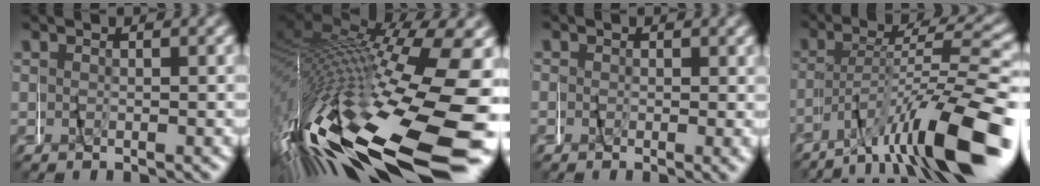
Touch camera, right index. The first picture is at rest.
{"total": 24.1, "force": [-4.6, 12.2, 20.2], "torque": [-0.365, -0.055, -0.029]}
{"total": 0.9, "force": [0.3, 0.8, 0.4], "torque": [0.004, -0.004, 0.002]}
{"total": 9.3, "force": [-5.7, 1.6, 7.2], "torque": [-0.108, 0.005, -0.086]}